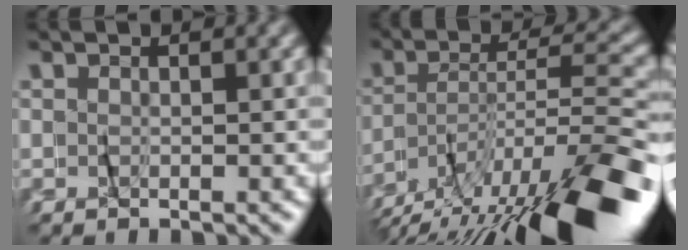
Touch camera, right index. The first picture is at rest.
{"total": 9.7, "force": [-6.8, 1.8, 6.7], "torque": [-0.116, -0.008, -0.109]}